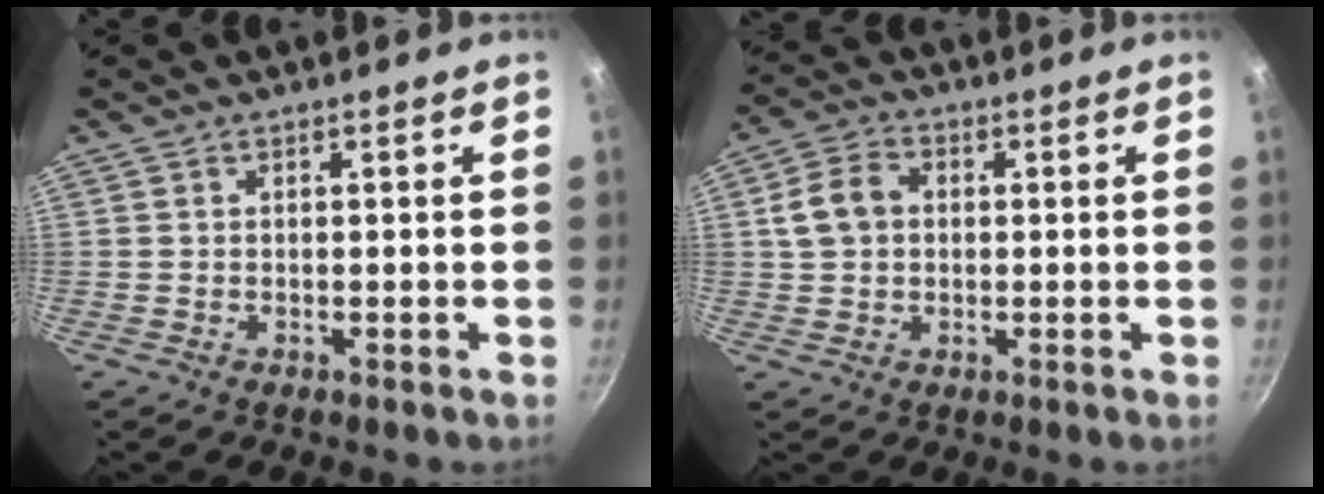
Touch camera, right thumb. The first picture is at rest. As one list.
[{"total": 7.1, "force": [0.9, 5.5, 4.3], "torque": [-0.067, 0.016, 0.007]}]